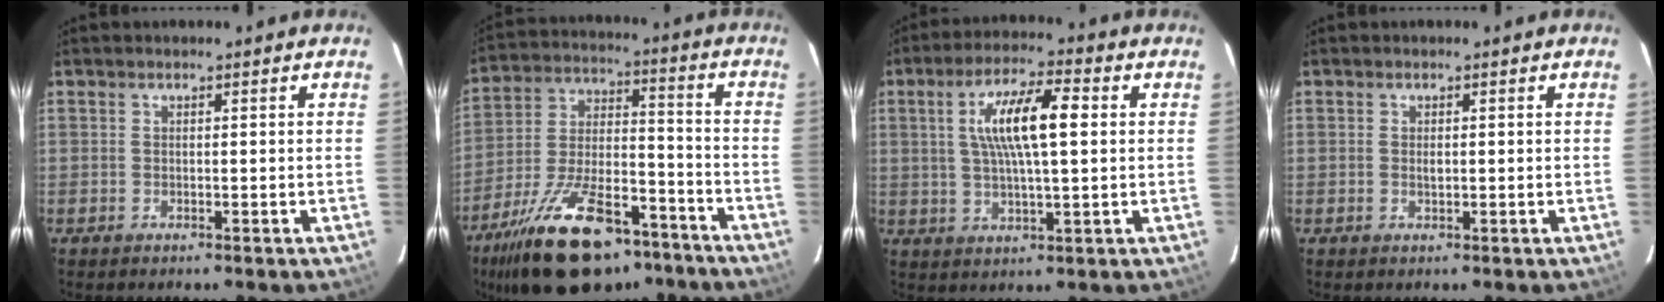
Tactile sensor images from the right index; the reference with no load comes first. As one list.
[{"total": 24.5, "force": [-16.9, 10.4, 14.5], "torque": [-0.273, -0.009, -0.261]}, {"total": 10.9, "force": [2.1, 2.4, 10.5], "torque": [-0.191, 0.013, 0.039]}, {"total": 1.0, "force": [0.0, 0.6, 0.8], "torque": [-0.014, 0.001, 0.001]}]